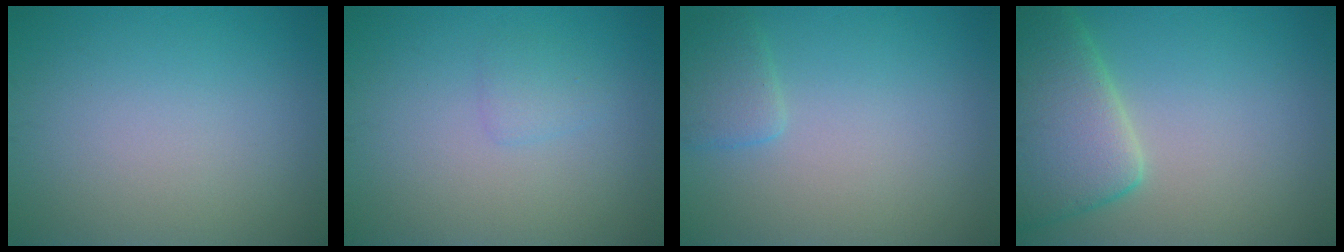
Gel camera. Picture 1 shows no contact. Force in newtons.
{"total": 1.1, "press": 1.1, "slide": 0.1}
{"total": 1.8, "press": 1.8, "slide": 0.2}
{"total": 7.1, "press": 7.0, "slide": 0.6}